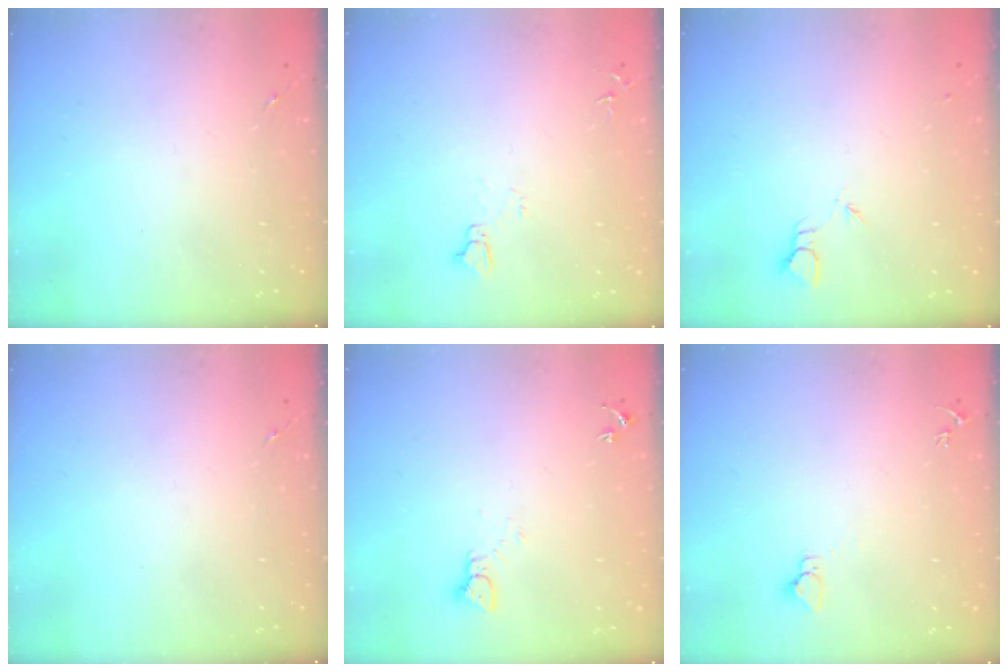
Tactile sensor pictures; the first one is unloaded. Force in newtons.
{"total": 4.1, "press": 4.1, "slide": 0.4}
{"total": 2.0, "press": 2.0, "slide": 0.1}
{"total": 0.0}
{"total": 2.4, "press": 2.4, "slide": 0.2}
{"total": 2.8, "press": 2.8, "slide": 0.2}